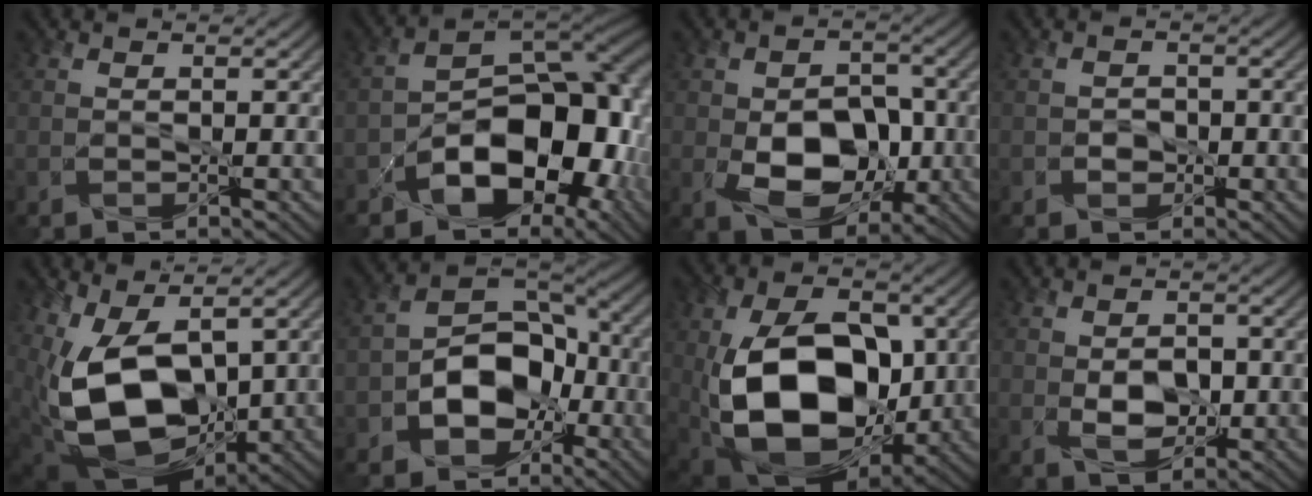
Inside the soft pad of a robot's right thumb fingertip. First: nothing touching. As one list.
[{"total": 13.2, "force": [-5.7, 7.4, 9.3], "torque": [-0.124, -0.027, -0.096]}, {"total": 9.7, "force": [-2.4, 6.0, 7.2], "torque": [-0.122, -0.014, -0.035]}, {"total": 0.7, "force": [-0.6, 0.4, 0.2], "torque": [0.005, -0.001, -0.014]}, {"total": 16.1, "force": [0.6, 9.1, 13.2], "torque": [-0.269, -0.033, 0.015]}, {"total": 10.8, "force": [-3.3, 7.0, 7.5], "torque": [-0.128, -0.019, -0.060]}, {"total": 17.3, "force": [-1.4, 10.5, 13.7], "torque": [-0.262, -0.032, -0.013]}, {"total": 4.1, "force": [-0.5, 2.3, 3.3], "torque": [-0.063, -0.007, -0.008]}]